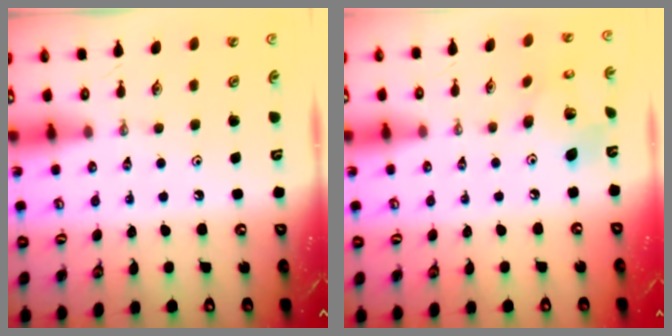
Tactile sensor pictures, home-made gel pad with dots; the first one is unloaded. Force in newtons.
{"total": 9.5, "press": 9.5, "slide": 0.4}